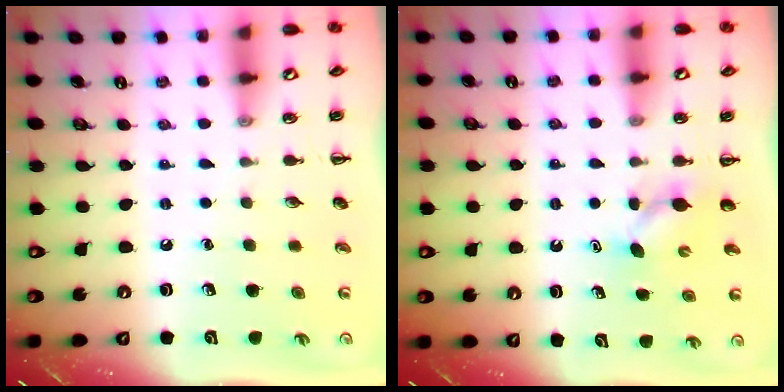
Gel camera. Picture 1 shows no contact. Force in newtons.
{"total": 3.8, "press": 3.6, "slide": 1.2}